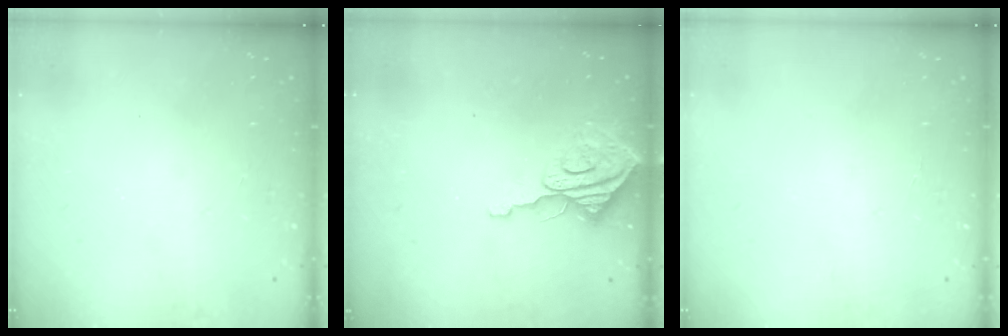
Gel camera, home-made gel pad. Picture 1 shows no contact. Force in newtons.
{"total": 8.1, "press": 8.1, "slide": 0.6}
{"total": 1.8, "press": 1.8, "slide": 0.2}